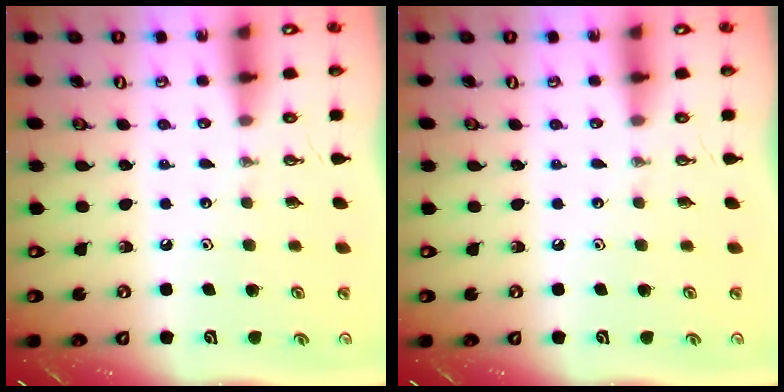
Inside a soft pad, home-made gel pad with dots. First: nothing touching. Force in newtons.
{"total": 0.0}